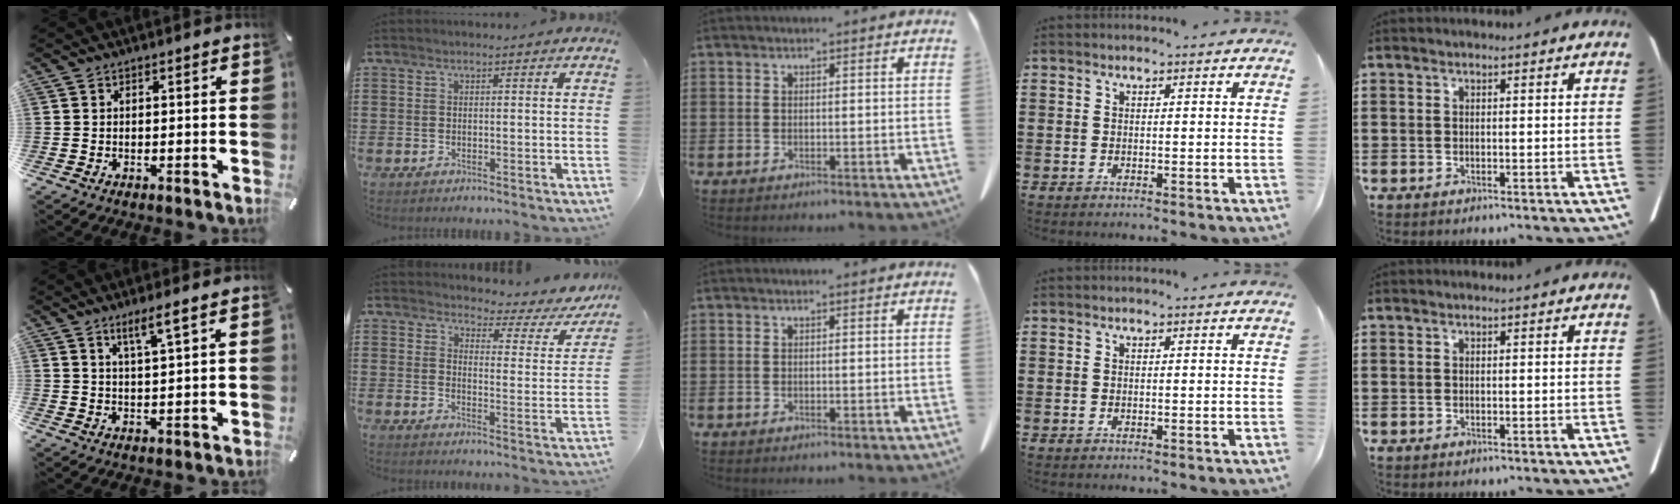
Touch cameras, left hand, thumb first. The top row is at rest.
{"thumb": {"total": 5.0, "force": [3.1, 0.1, 3.9], "torque": [-0.082, -0.005, 0.053]}, "index": {"total": 3.5, "force": [3.1, 1.2, 1.1], "torque": [-0.027, -0.027, 0.044]}}